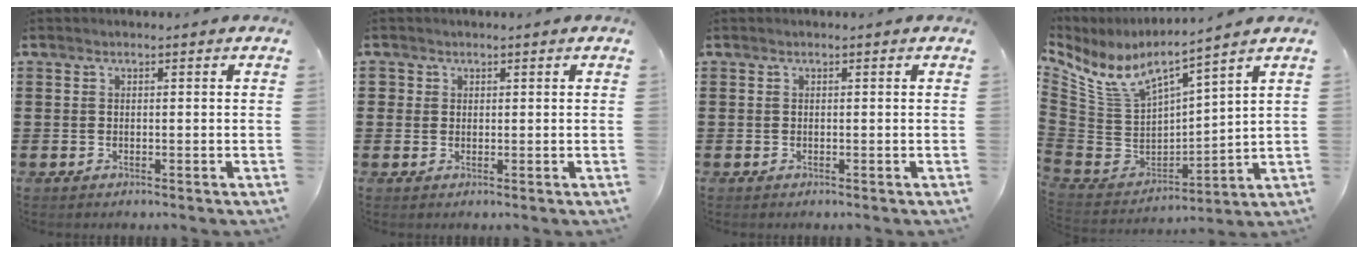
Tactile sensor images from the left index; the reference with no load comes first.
{"total": 1.3, "force": [0.5, 1.1, 0.2], "torque": [-0.007, 0.006, 0.010]}
{"total": 0.0}
{"total": 7.6, "force": [5.8, 1.9, 4.5], "torque": [-0.117, -0.045, 0.100]}